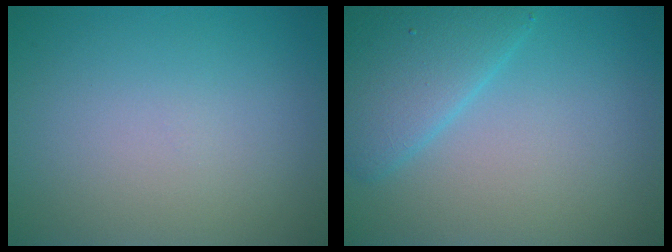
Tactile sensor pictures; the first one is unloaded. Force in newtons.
{"total": 4.5, "press": 4.5, "slide": 0.2}